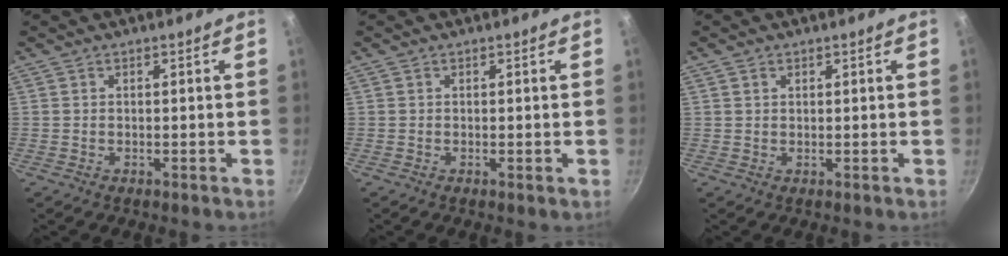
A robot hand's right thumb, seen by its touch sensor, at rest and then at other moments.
{"total": 0.0}
{"total": 1.1, "force": [0.6, 0.8, 0.5], "torque": [-0.005, 0.000, 0.010]}